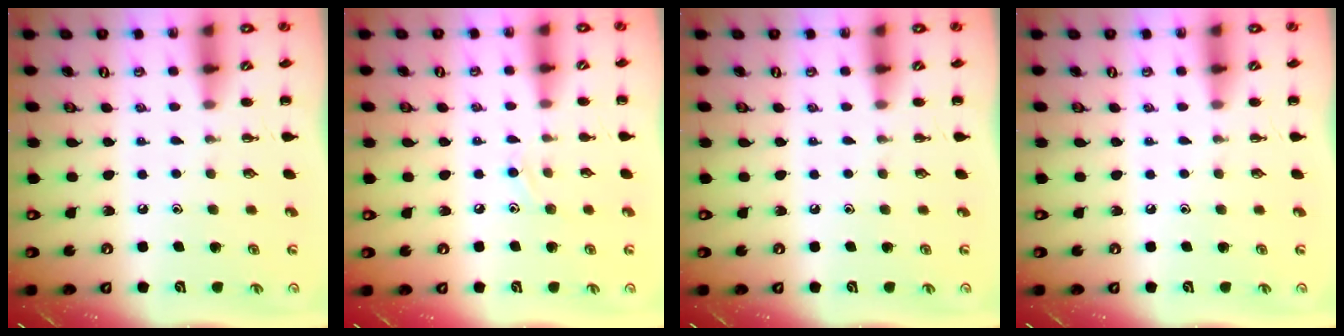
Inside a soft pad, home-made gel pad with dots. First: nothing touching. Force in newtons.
{"total": 6.7, "press": 6.2, "slide": 2.4}
{"total": 0.0}
{"total": 0.0}